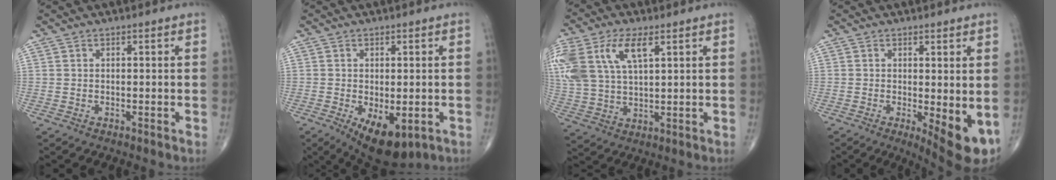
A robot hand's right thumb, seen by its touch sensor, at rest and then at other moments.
{"total": 9.7, "force": [-3.9, 4.7, 7.5], "torque": [-0.107, -0.009, -0.048]}
{"total": 17.4, "force": [6.9, 9.0, 13.3], "torque": [-0.320, 0.010, 0.135]}
{"total": 8.1, "force": [-1.4, 2.5, 7.6], "torque": [-0.103, -0.021, -0.014]}